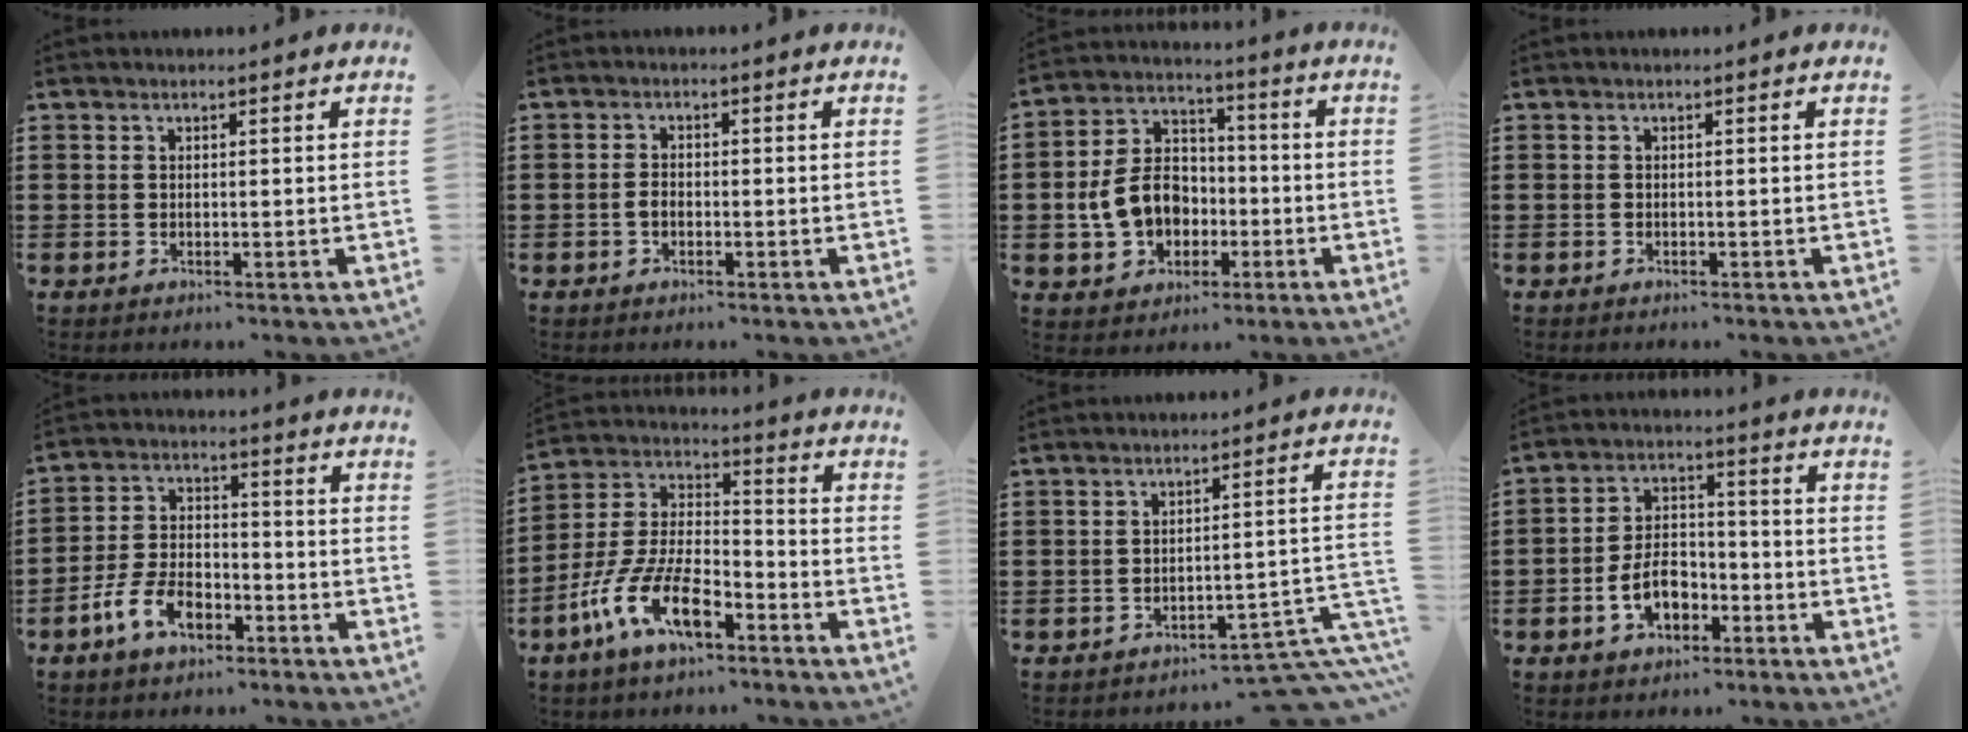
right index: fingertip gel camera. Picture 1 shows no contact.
{"total": 1.5, "force": [-0.5, 0.9, 1.1], "torque": [-0.029, 0.000, -0.013]}
{"total": 9.5, "force": [-1.6, 7.6, 5.5], "torque": [-0.136, 0.015, -0.033]}
{"total": 0.0}
{"total": 7.5, "force": [-4.2, 4.0, 4.6], "torque": [-0.109, 0.010, -0.083]}
{"total": 11.9, "force": [-7.2, 4.7, 8.2], "torque": [-0.195, 0.001, -0.141]}
{"total": 5.2, "force": [-4.3, 0.6, 2.9], "torque": [-0.046, -0.004, -0.083]}
{"total": 6.8, "force": [-2.9, 4.3, 4.3], "torque": [-0.087, 0.005, -0.059]}